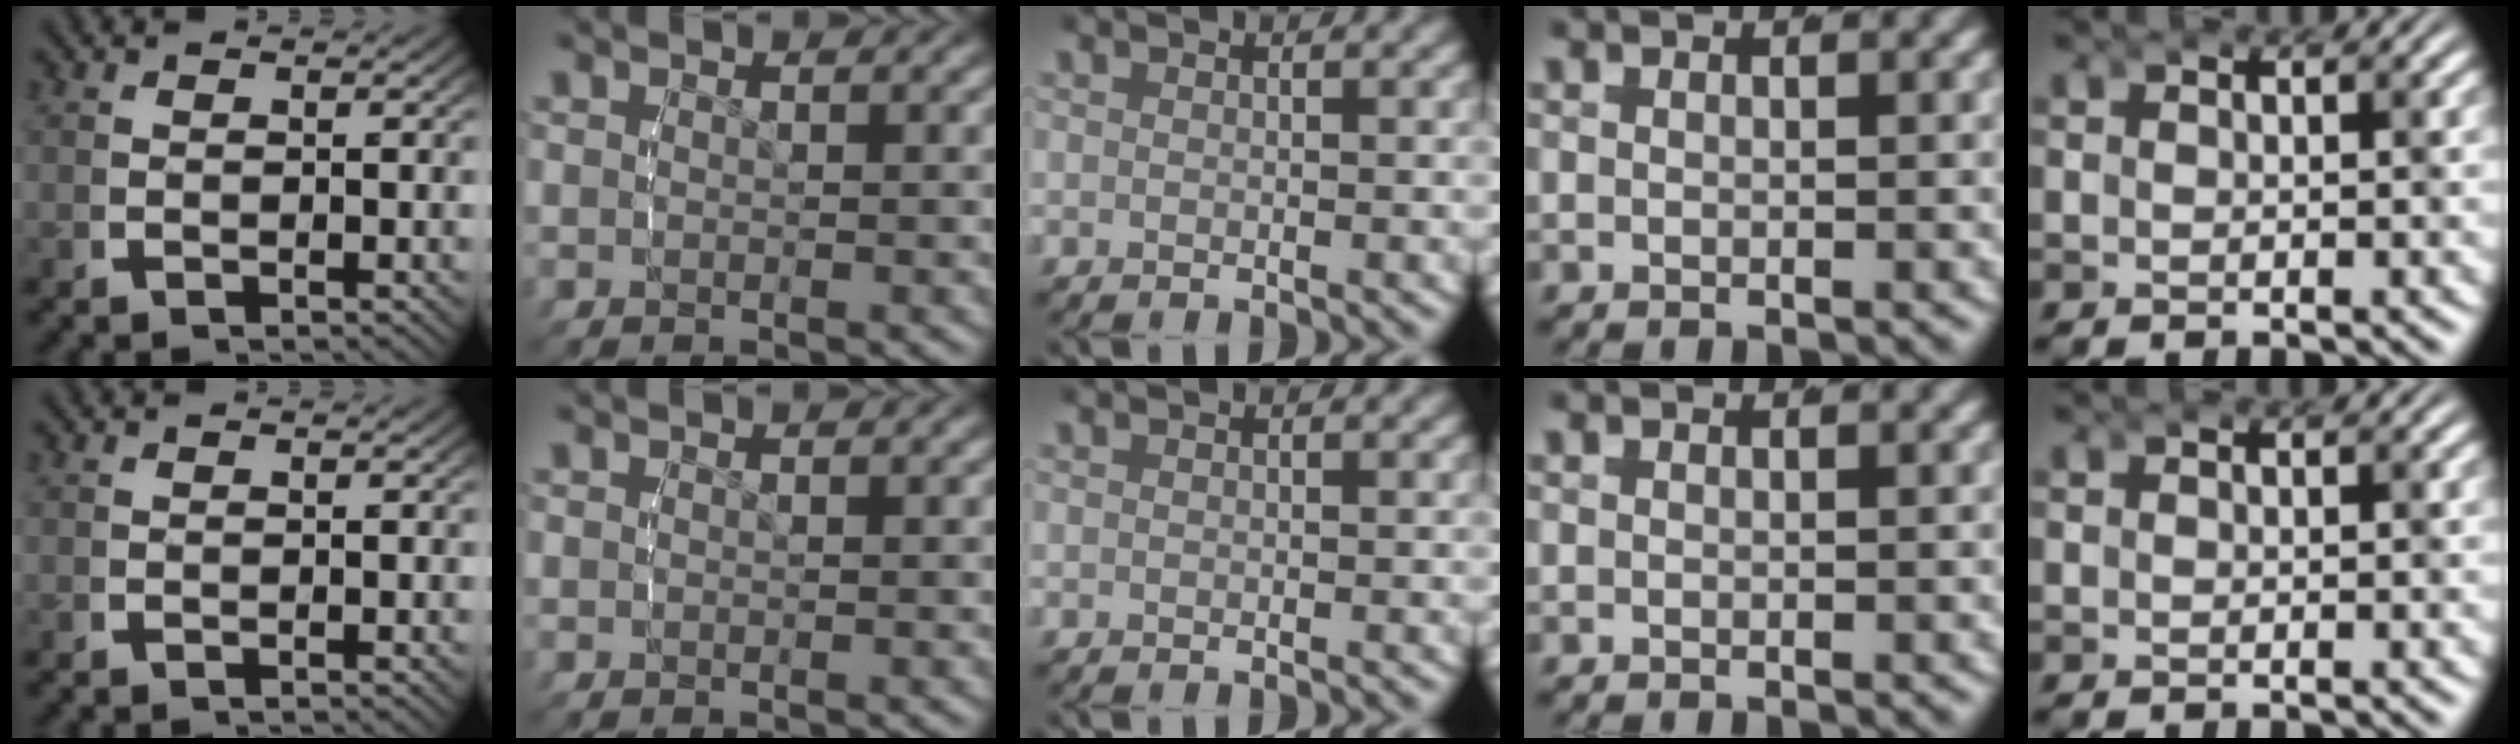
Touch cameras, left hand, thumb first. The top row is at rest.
{}